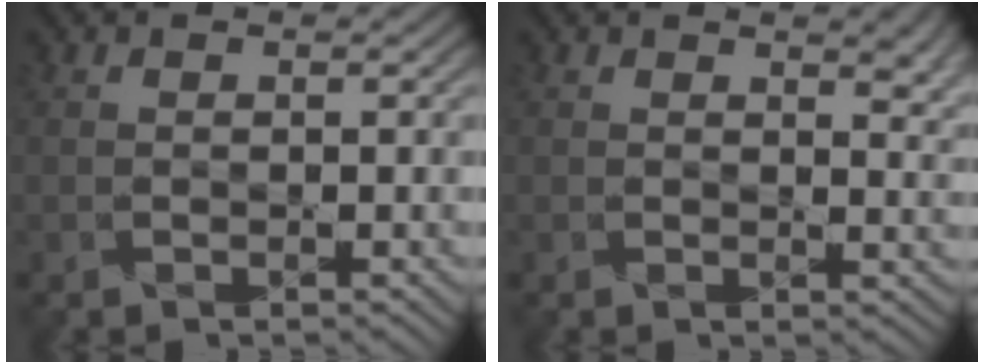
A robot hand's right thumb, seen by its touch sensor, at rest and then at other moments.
{"total": 2.9, "force": [1.6, 1.3, 2.0], "torque": [-0.031, -0.006, 0.028]}